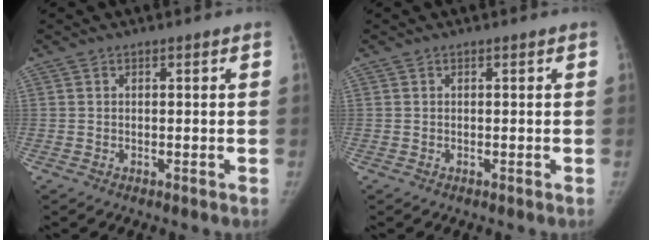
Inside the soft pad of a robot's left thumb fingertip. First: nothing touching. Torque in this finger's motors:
{"motor_torque": [0.00, 0.00, 0.13, -0.13, 0.00]}